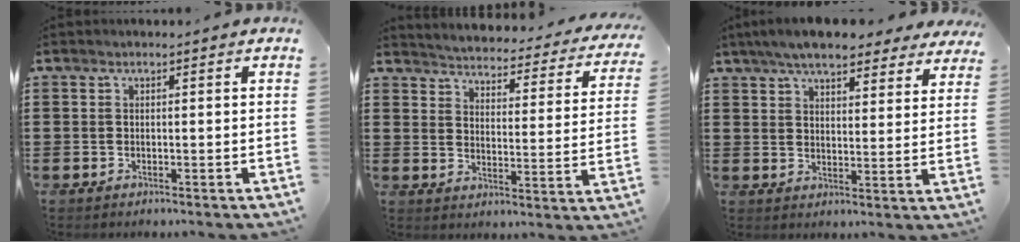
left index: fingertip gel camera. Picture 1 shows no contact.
{"total": 3.1, "force": [3.0, -0.4, 0.3], "torque": [-0.027, -0.034, 0.043]}
{"total": 7.1, "force": [6.4, 1.3, 2.7], "torque": [-0.076, -0.012, 0.118]}